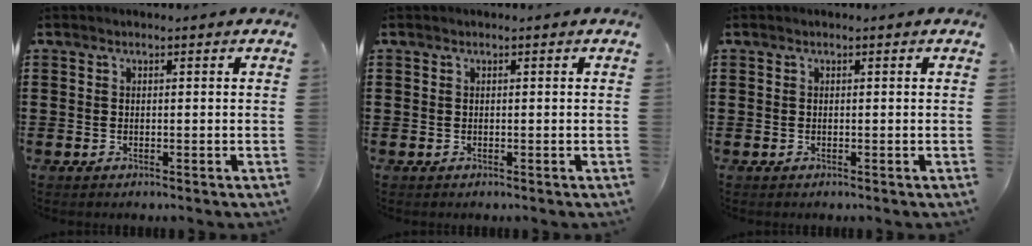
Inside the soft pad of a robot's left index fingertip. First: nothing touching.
{"total": 0.0}
{"total": 0.0}